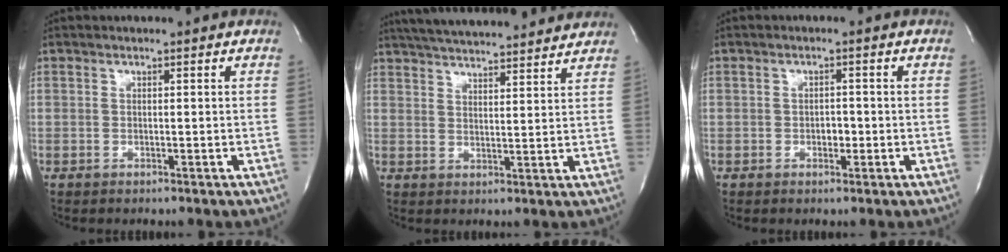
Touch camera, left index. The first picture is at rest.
{"total": 18.8, "force": [17.0, 2.5, 7.5], "torque": [-0.127, 0.038, 0.242]}
{"total": 1.7, "force": [-0.5, 1.0, 1.2], "torque": [-0.018, 0.003, -0.006]}